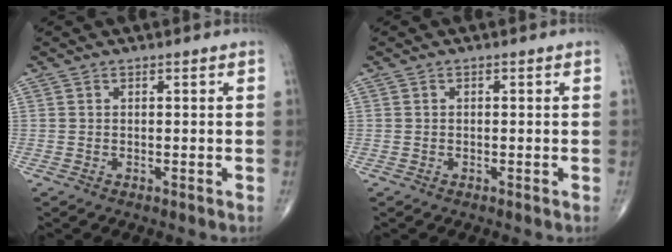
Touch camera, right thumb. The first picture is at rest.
{"total": 0.0}